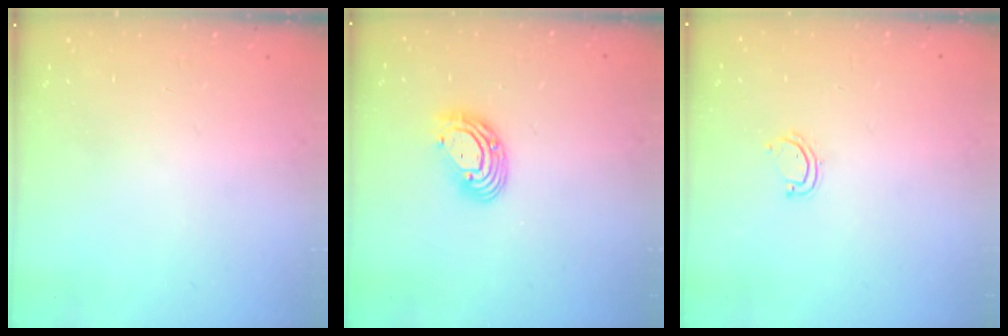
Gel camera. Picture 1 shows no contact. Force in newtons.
{"total": 10.7, "press": 10.5, "slide": 2.2}
{"total": 4.3, "press": 4.3, "slide": 0.4}